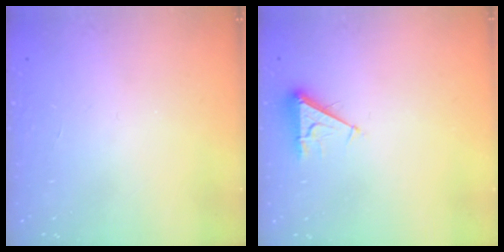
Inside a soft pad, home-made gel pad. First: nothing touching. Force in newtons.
{"total": 4.5, "press": 4.4, "slide": 0.8}